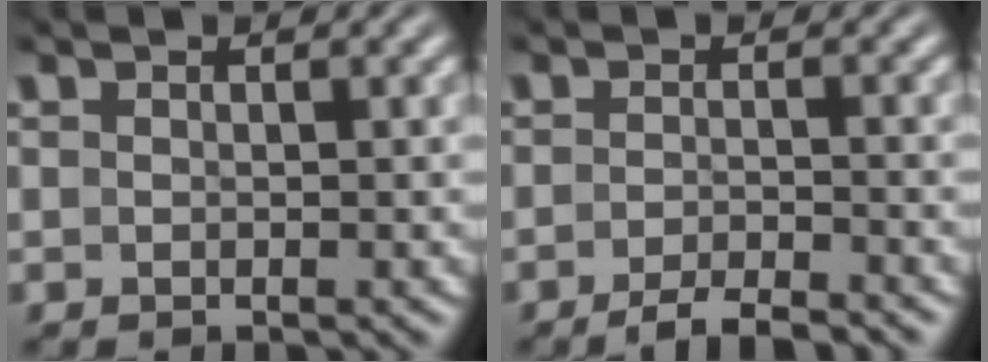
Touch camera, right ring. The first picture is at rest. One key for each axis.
{"total": 2.9, "fx": -2.7, "fy": 0.0, "fz": 1.0, "tx": -0.019, "ty": -0.001, "tz": -0.048}